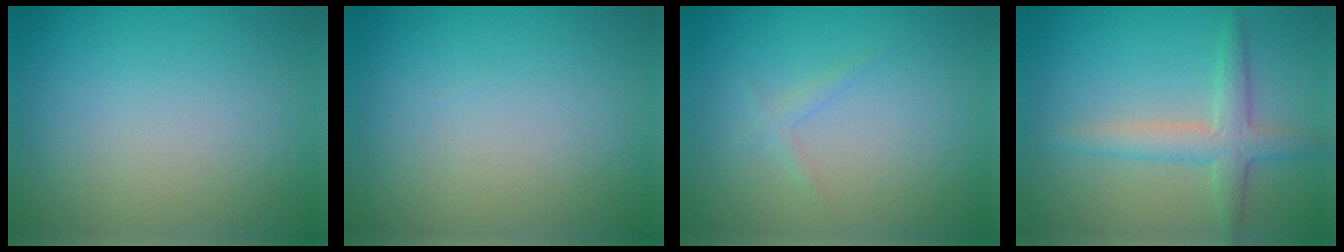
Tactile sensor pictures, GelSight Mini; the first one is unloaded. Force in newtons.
{"total": 0.0}
{"total": 0.8, "press": 0.8, "slide": 0.0}
{"total": 3.3, "press": 3.3, "slide": 0.2}